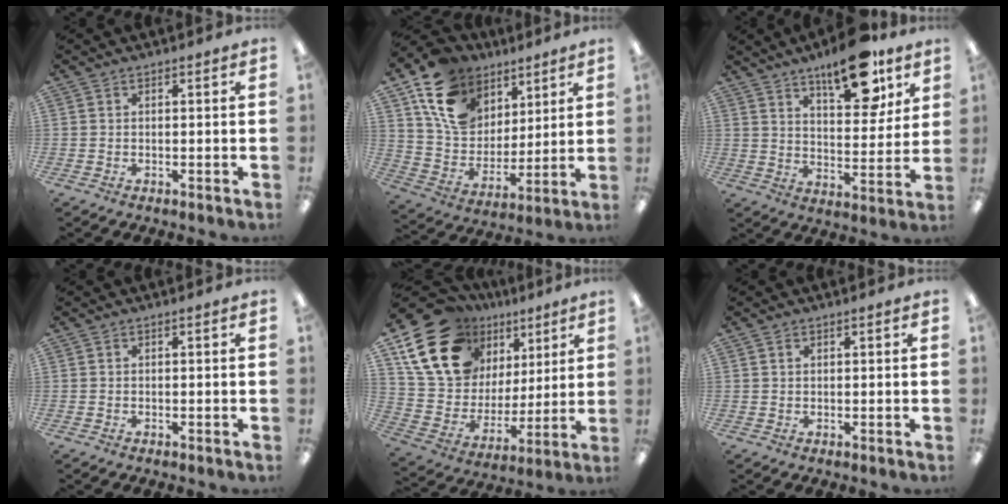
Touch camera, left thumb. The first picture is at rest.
{"total": 16.3, "force": [8.8, 12.1, 6.6], "torque": [-0.122, -0.039, 0.172]}
{"total": 16.1, "force": [11.1, 6.1, 10.0], "torque": [-0.130, -0.061, 0.180]}
{"total": 0.0}
{"total": 21.4, "force": [12.0, 14.9, 9.7], "torque": [-0.187, -0.052, 0.233]}
{"total": 0.8, "force": [0.4, 0.5, 0.4], "torque": [-0.010, 0.003, 0.008]}